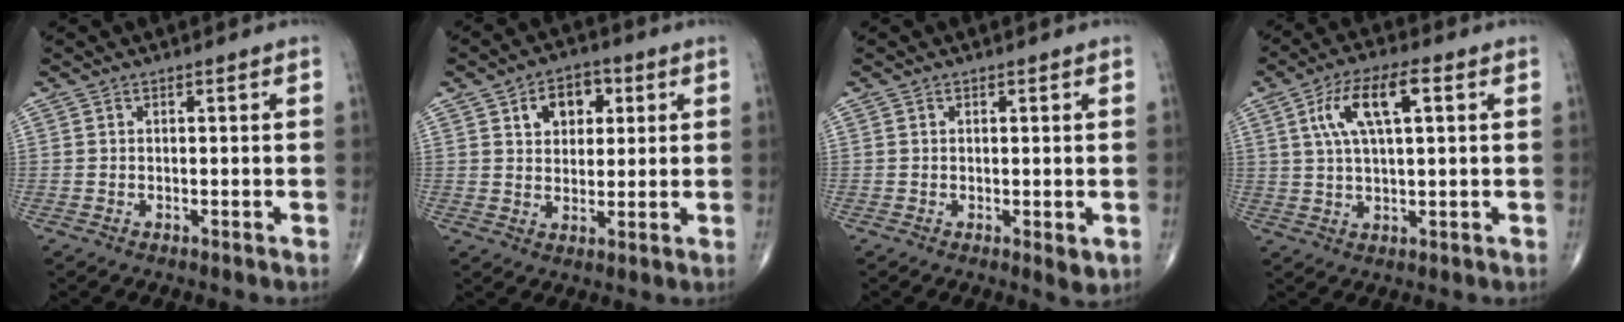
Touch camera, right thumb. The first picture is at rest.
{"total": 7.7, "force": [2.9, 5.3, 4.8], "torque": [-0.037, -0.005, 0.040]}
{"total": 1.8, "force": [-0.2, 0.7, 1.7], "torque": [-0.022, -0.007, -0.005]}
{"total": 10.3, "force": [3.2, 3.6, 9.1], "torque": [-0.177, 0.013, 0.057]}